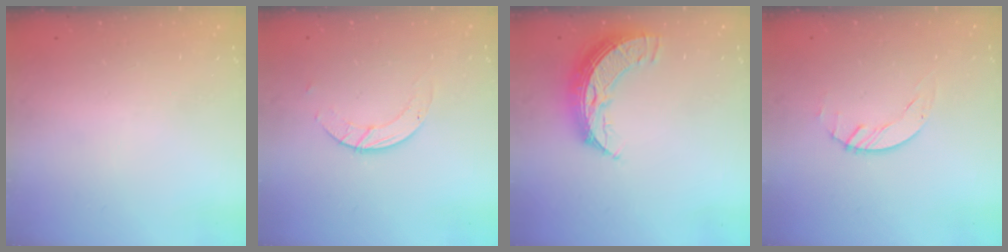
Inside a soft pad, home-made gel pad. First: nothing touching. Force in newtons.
{"total": 2.8, "press": 2.8, "slide": 0.3}
{"total": 10.6, "press": 10.6, "slide": 1.0}
{"total": 1.7, "press": 1.7, "slide": 0.1}